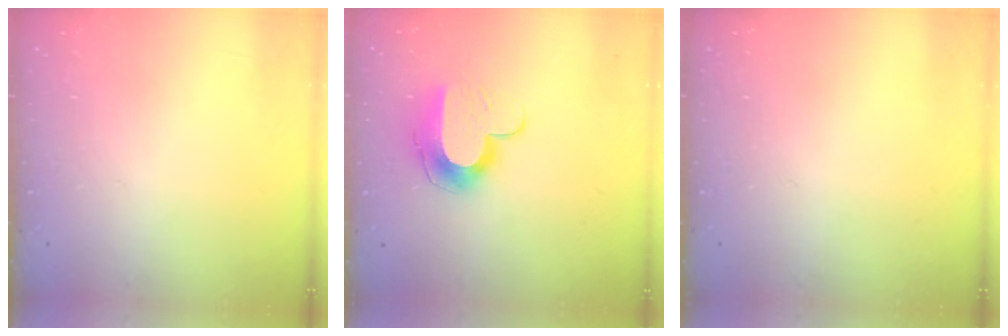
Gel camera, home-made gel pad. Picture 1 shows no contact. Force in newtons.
{"total": 10.0, "press": 9.9, "slide": 1.1}
{"total": 0.0}